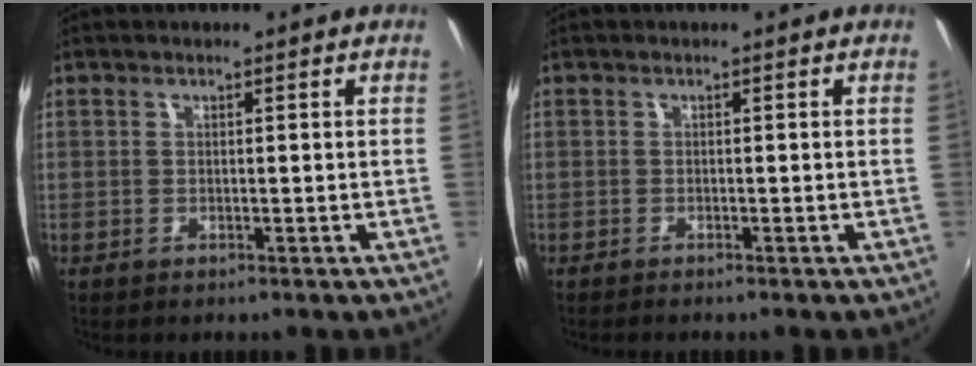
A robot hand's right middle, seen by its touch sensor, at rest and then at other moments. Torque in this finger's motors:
{"motor_torque": [-0.49, -0.14, -0.03, 0.00]}